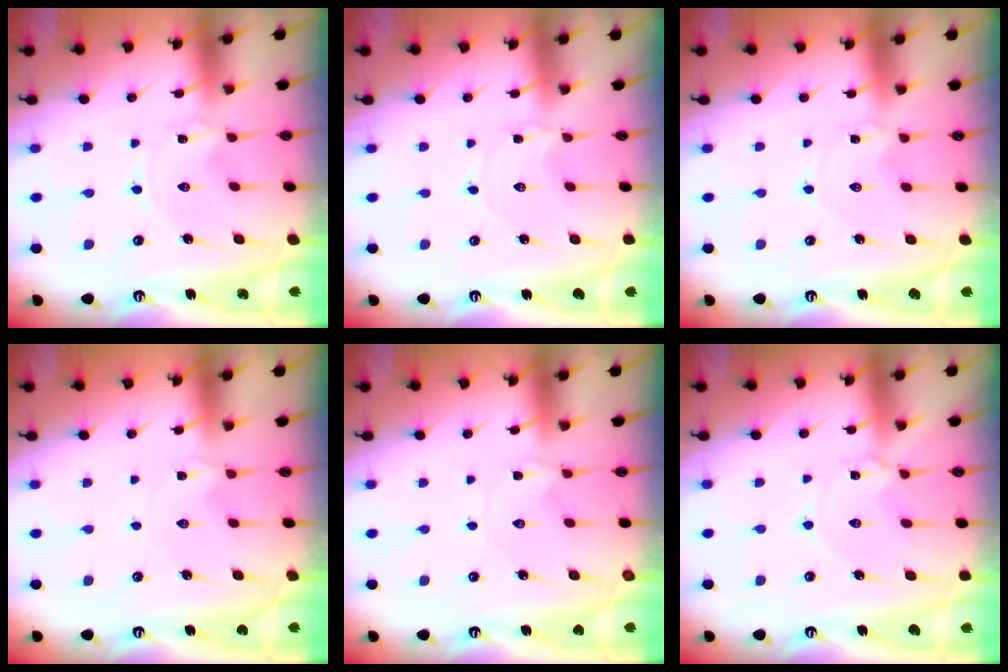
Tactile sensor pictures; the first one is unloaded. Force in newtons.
{"total": 0.9, "press": 0.9, "slide": 0.1}
{"total": 1.8, "press": 1.8, "slide": 0.3}
{"total": 0.0}
{"total": 1.3, "press": 1.3, "slide": 0.3}
{"total": 3.0, "press": 2.9, "slide": 0.5}